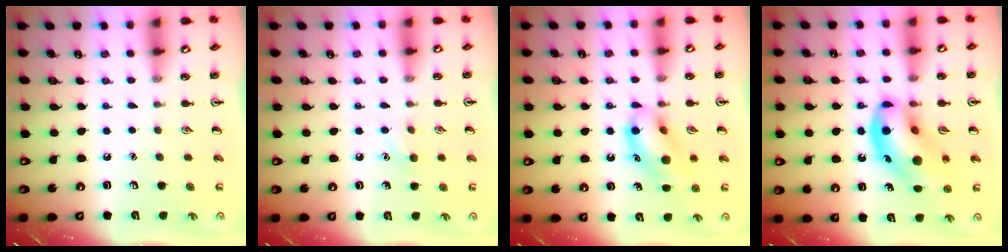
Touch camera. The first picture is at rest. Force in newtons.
{"total": 5.3, "press": 5.1, "slide": 1.4}
{"total": 13.4, "press": 13.1, "slide": 2.8}
{"total": 16.6, "press": 16.2, "slide": 3.8}